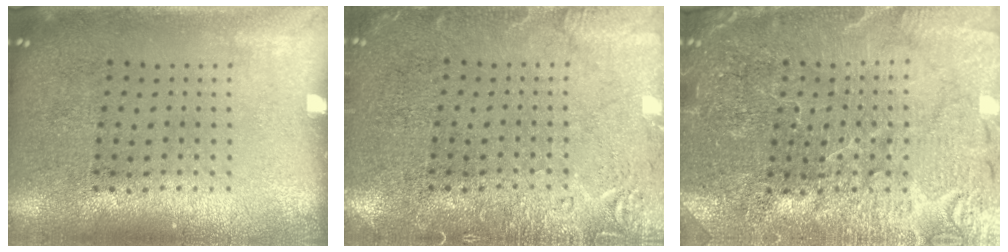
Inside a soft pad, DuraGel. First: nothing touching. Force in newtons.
{"total": 2.7, "press": 2.7, "slide": 0.5}
{"total": 4.1, "press": 3.9, "slide": 1.3}